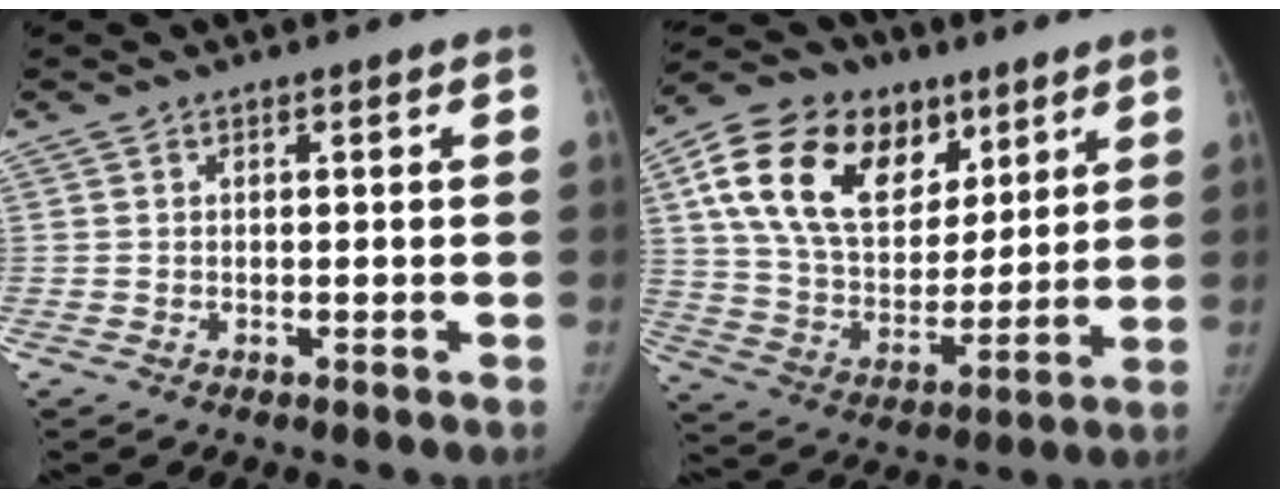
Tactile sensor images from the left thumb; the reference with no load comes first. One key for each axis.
{"total": 24.1, "fx": 11.1, "fy": 15.7, "fz": 14.5, "tx": -0.239, "ty": -0.010, "tz": 0.196}